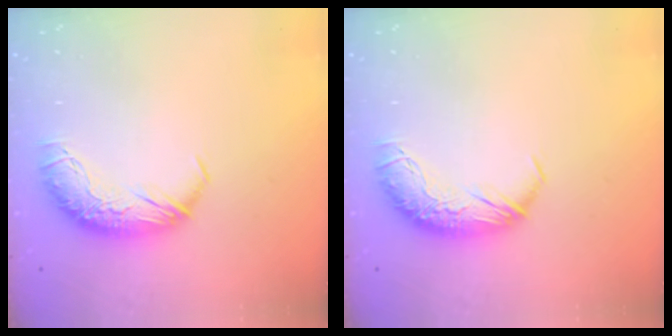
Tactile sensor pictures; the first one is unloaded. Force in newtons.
{"total": 0.0}